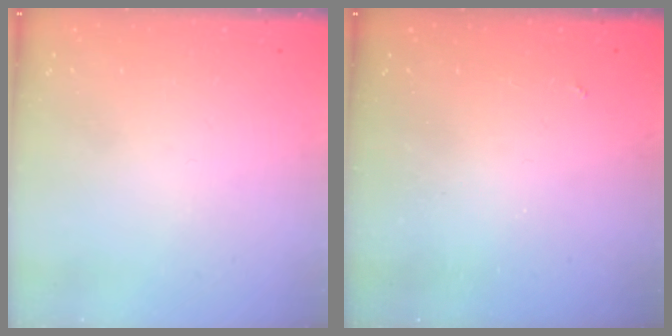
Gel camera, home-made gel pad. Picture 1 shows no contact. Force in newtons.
{"total": 1.9, "press": 1.8, "slide": 0.4}